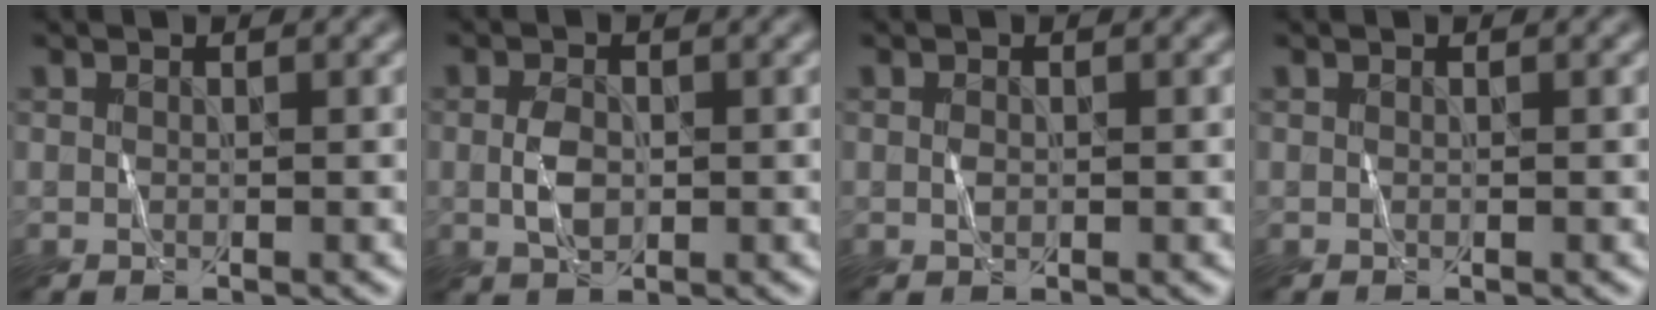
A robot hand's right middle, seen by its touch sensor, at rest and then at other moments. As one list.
[{"total": 2.1, "force": [-0.2, 1.4, 1.5], "torque": [-0.036, 0.003, -0.004]}, {"total": 0.6, "force": [0.0, 0.5, 0.3], "torque": [-0.008, 0.002, -0.001]}, {"total": 0.0}]